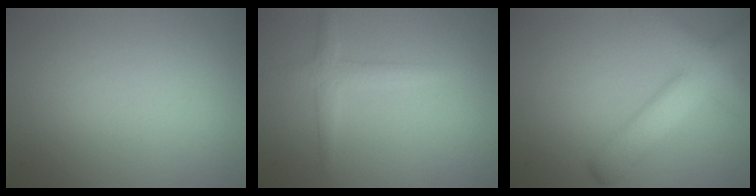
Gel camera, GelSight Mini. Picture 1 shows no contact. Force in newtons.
{"total": 2.2, "press": 2.2, "slide": 0.1}
{"total": 6.6, "press": 6.6, "slide": 0.3}